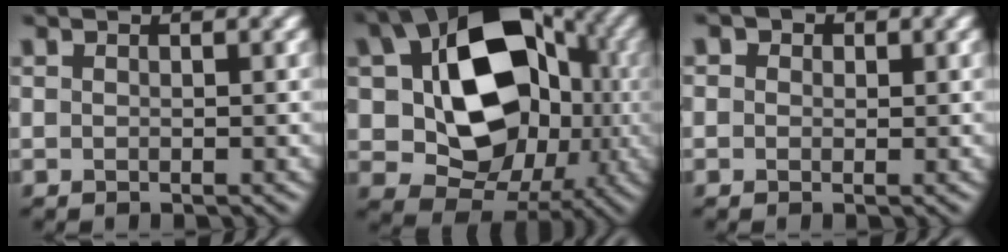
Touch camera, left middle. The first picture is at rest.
{"total": 15.7, "force": [2.2, 11.4, 10.6], "torque": [-0.152, -0.006, 0.039]}
{"total": 2.6, "force": [1.2, 2.2, 0.9], "torque": [0.011, 0.019, -0.016]}